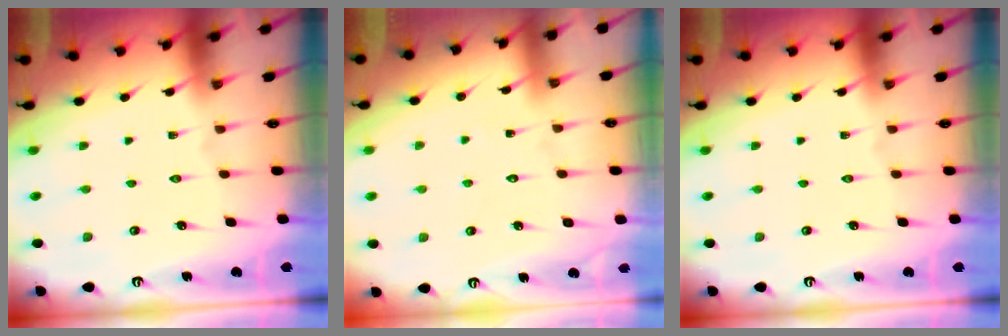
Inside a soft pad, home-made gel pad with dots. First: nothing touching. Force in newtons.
{"total": 4.4, "press": 4.3, "slide": 0.4}
{"total": 0.0}